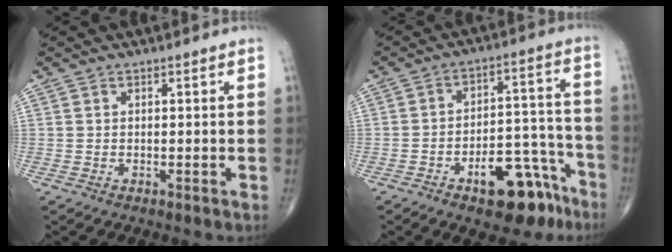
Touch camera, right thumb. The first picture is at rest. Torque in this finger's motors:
{"motor_torque": [1.74, 1.42, 1.13, -0.71, 0.24]}